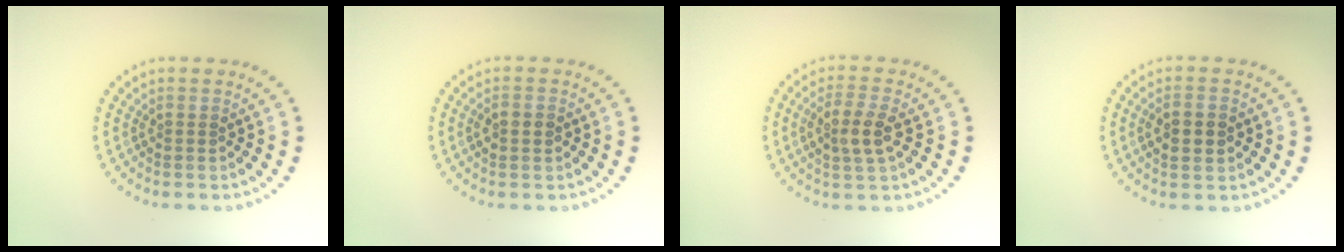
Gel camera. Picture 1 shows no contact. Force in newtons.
{"total": 1.4, "press": 1.4, "slide": 0.1}
{"total": 3.0, "press": 2.8, "slide": 0.9}
{"total": 2.5, "press": 2.5, "slide": 0.2}